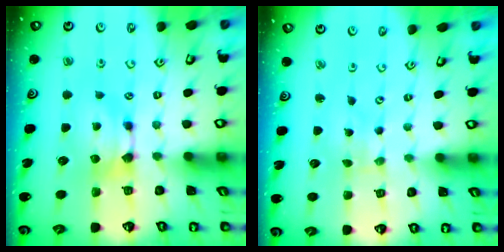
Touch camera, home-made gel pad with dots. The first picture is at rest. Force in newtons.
{"total": 4.6, "press": 4.5, "slide": 0.2}